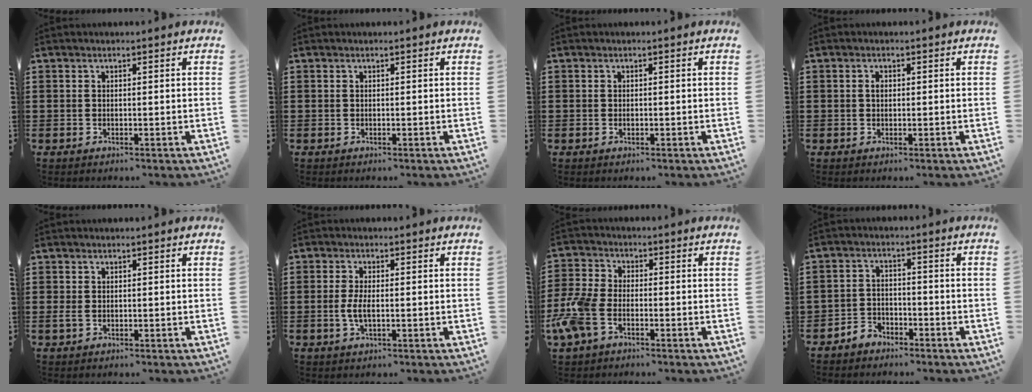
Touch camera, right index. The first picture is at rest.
{"total": 0.0}
{"total": 0.5, "force": [-0.1, 0.3, 0.4], "torque": [-0.011, -0.002, -0.002]}
{"total": 1.1, "force": [0.2, 0.7, 0.8], "torque": [-0.018, 0.004, 0.002]}
{"total": 1.2, "force": [0.0, 0.9, 0.7], "torque": [-0.024, 0.002, -0.003]}
{"total": 3.4, "force": [-0.5, 1.1, 3.2], "torque": [-0.071, -0.004, -0.014]}
{"total": 6.8, "force": [-3.5, 3.4, 4.8], "torque": [-0.137, -0.010, -0.074]}
{"total": 2.9, "force": [-2.5, 1.5, 0.2], "torque": [-0.012, 0.009, -0.053]}